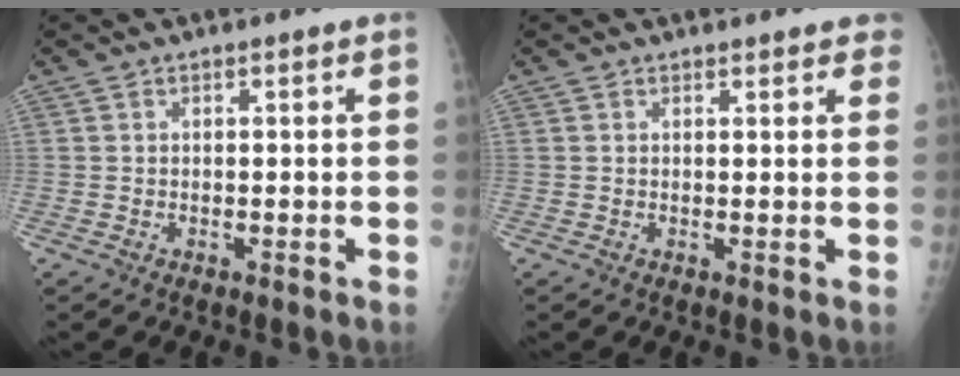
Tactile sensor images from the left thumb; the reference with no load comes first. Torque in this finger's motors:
{"motor_torque": [-0.31, 0.13, -0.12, -0.06, 0.04]}